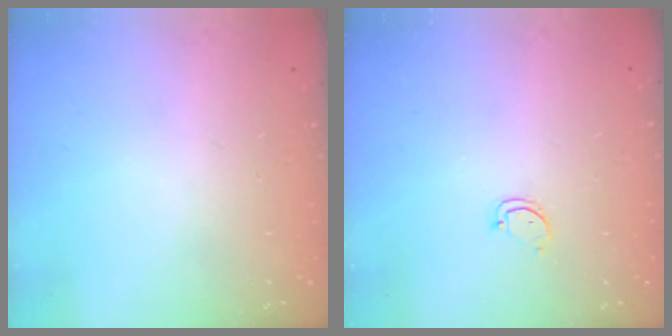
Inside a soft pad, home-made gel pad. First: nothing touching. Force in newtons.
{"total": 2.5, "press": 2.5, "slide": 0.3}